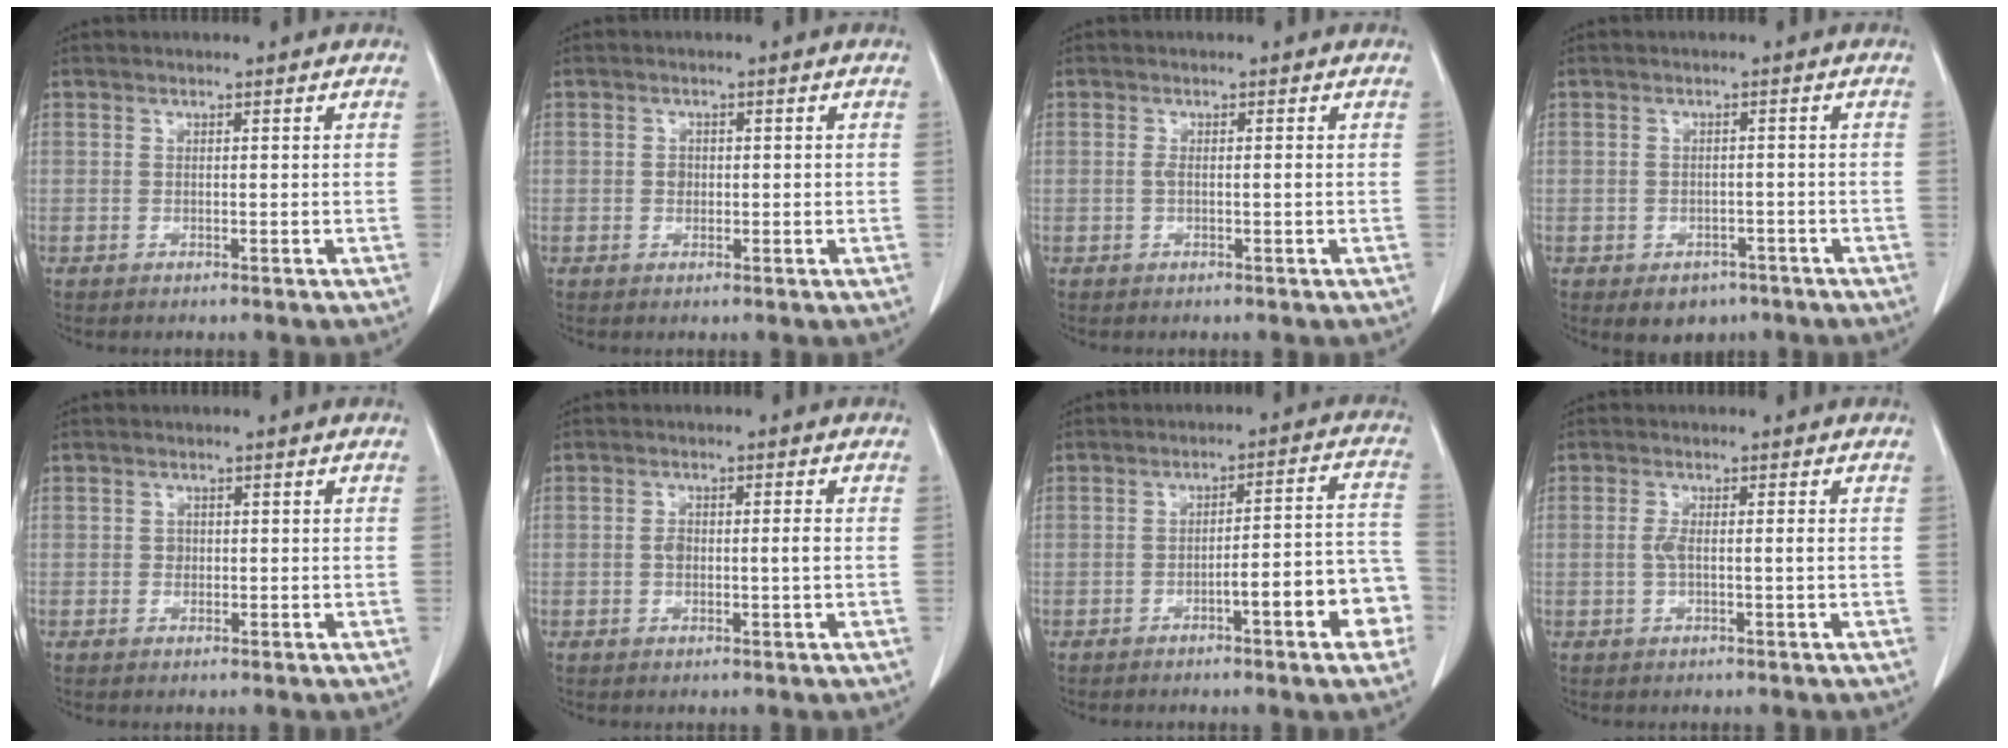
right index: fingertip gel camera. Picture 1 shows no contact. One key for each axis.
{"total": 1.3, "fx": -0.1, "fy": 1.1, "fz": 0.7, "tx": -0.012, "ty": 0.003, "tz": -0.001}
{"total": 1.1, "fx": -0.2, "fy": 0.1, "fz": 1.1, "tx": -0.022, "ty": 0.000, "tz": -0.002}
{"total": 4.1, "fx": -2.6, "fy": 2.8, "fz": 1.4, "tx": -0.012, "ty": 0.005, "tz": -0.026}
{"total": 0.9, "fx": 0.0, "fy": 0.8, "fz": 0.4, "tx": -0.003, "ty": 0.003, "tz": 0.000}
{"total": 3.0, "fx": -0.2, "fy": 0.9, "fz": 2.9, "tx": -0.054, "ty": 0.004, "tz": -0.001}
{"total": 9.8, "fx": -4.1, "fy": 1.4, "fz": 8.8, "tx": -0.100, "ty": 0.032, "tz": -0.051}
{"total": 2.2, "fx": -0.2, "fy": 0.3, "fz": 2.2, "tx": -0.047, "ty": 0.001, "tz": -0.004}